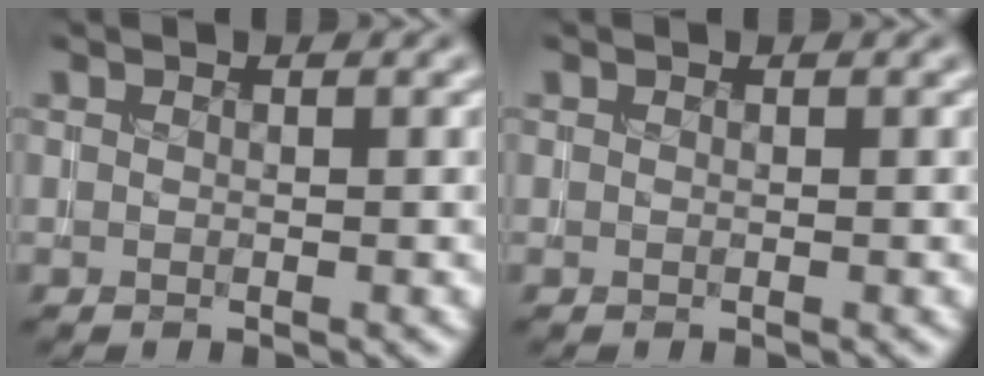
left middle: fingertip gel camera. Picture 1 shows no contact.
{"total": 0.0}